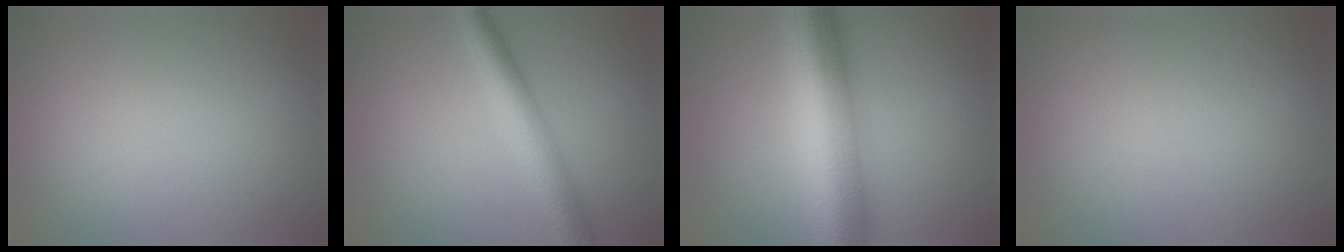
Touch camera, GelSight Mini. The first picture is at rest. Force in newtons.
{"total": 4.9, "press": 4.9, "slide": 0.1}
{"total": 11.8, "press": 11.8, "slide": 0.3}
{"total": 0.0}